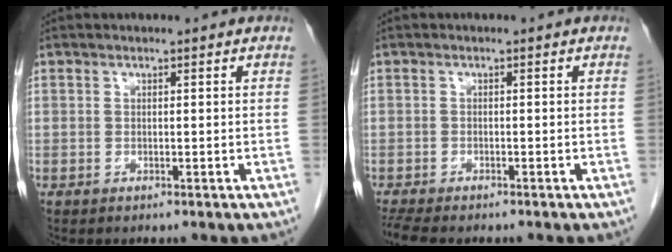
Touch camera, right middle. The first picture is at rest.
{"total": 5.5, "force": [-4.7, 1.2, 2.6], "torque": [-0.045, -0.010, -0.074]}